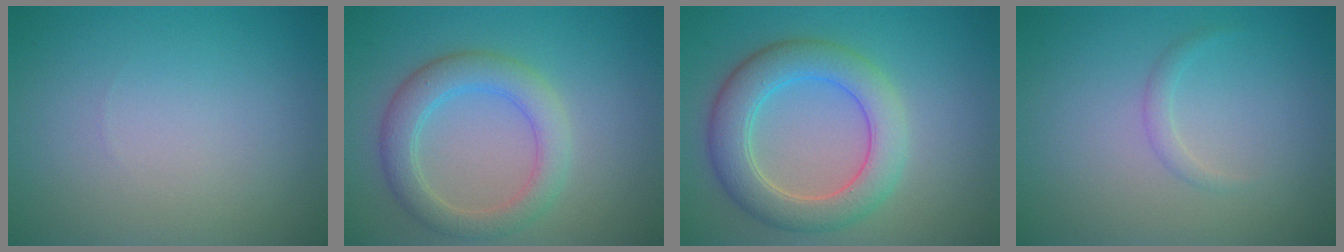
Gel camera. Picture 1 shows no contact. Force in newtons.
{"total": 4.1, "press": 4.1, "slide": 0.2}
{"total": 5.9, "press": 5.9, "slide": 0.3}
{"total": 0.9, "press": 0.9, "slide": 0.0}